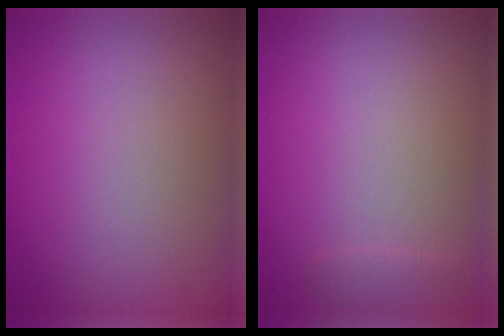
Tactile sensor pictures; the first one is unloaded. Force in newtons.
{"total": 0.8, "press": 0.8, "slide": 0.1}